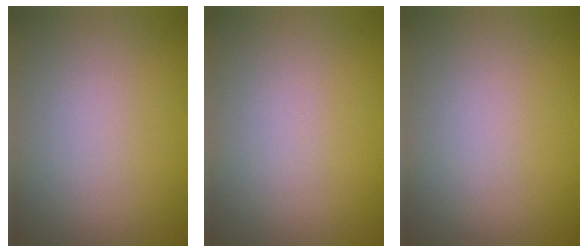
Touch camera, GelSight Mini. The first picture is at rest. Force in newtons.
{"total": 0.0}
{"total": 0.0}